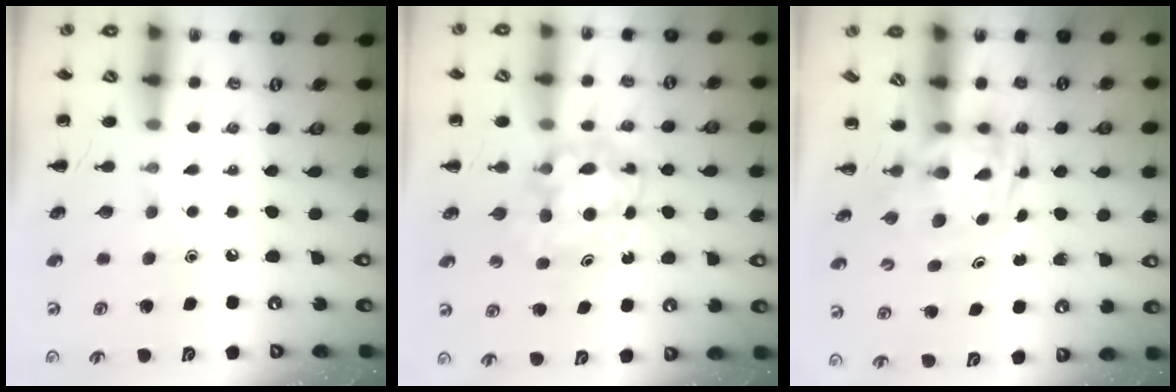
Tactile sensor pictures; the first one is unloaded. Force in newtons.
{"total": 5.7, "press": 5.6, "slide": 0.9}
{"total": 2.7, "press": 2.6, "slide": 0.5}